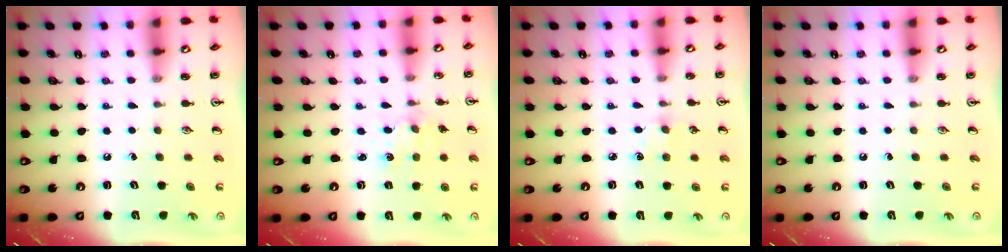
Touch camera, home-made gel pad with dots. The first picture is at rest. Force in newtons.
{"total": 3.0, "press": 3.0, "slide": 0.3}
{"total": 4.5, "press": 4.4, "slide": 0.6}
{"total": 0.0}